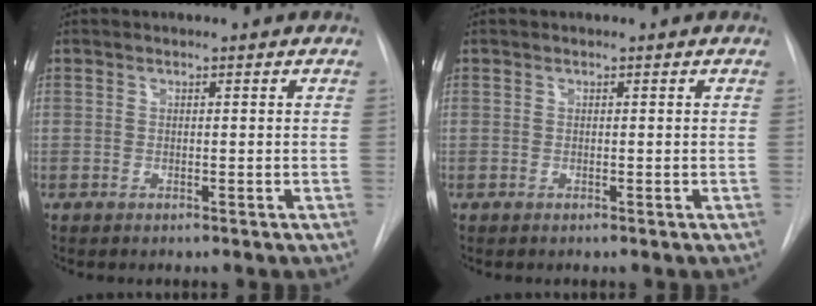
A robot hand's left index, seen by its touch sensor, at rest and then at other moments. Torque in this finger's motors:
{"motor_torque": [0.00, 0.00, 0.00, 0.00]}